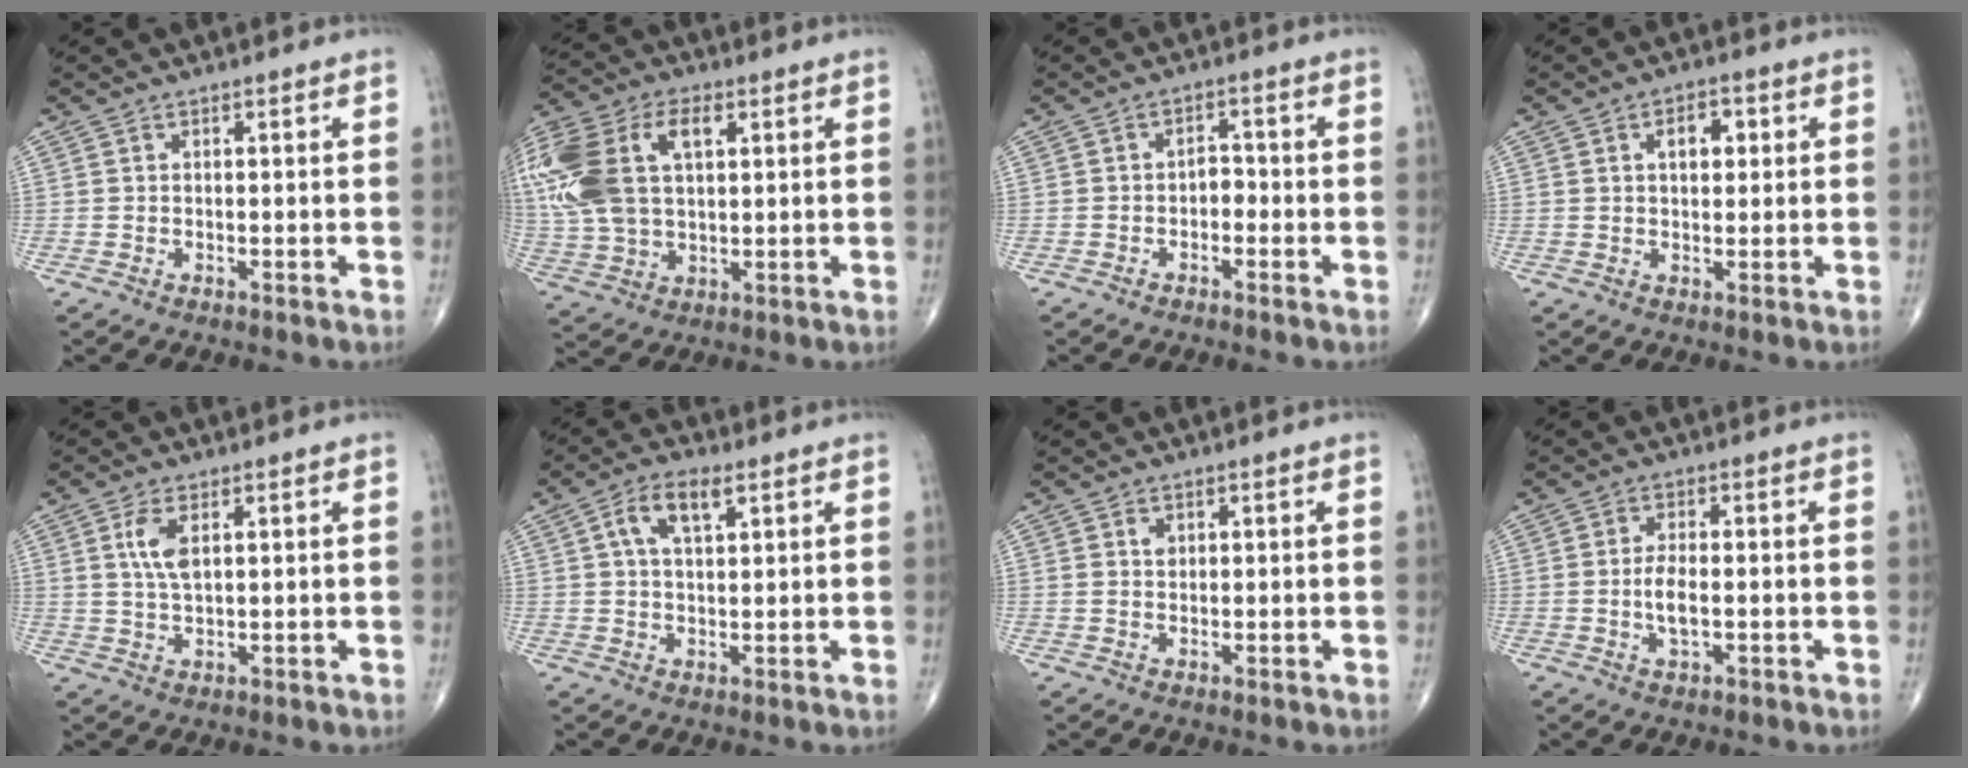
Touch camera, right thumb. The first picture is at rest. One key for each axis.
{"total": 22.7, "fx": 6.0, "fy": 13.6, "fz": 17.2, "tx": -0.410, "ty": 0.027, "tz": 0.114}
{"total": 2.4, "fx": -1.0, "fy": 1.5, "fz": 1.5, "tx": -0.008, "ty": 0.016, "tz": -0.023}
{"total": 4.8, "fx": 1.4, "fy": 2.7, "fz": 3.7, "tx": -0.043, "ty": 0.002, "tz": 0.020}
{"total": 5.1, "fx": 1.7, "fy": 2.2, "fz": 4.3, "tx": -0.090, "ty": -0.005, "tz": 0.036}
{"total": 6.5, "fx": 2.6, "fy": 3.1, "fz": 5.1, "tx": -0.093, "ty": 0.005, "tz": 0.046}
{"total": 1.6, "fx": 0.7, "fy": 1.1, "fz": 0.9, "tx": -0.010, "ty": -0.004, "tz": 0.013}
{"total": 4.1, "fx": -0.6, "fy": 1.7, "fz": 3.7, "tx": -0.072, "ty": 0.001, "tz": -0.011}